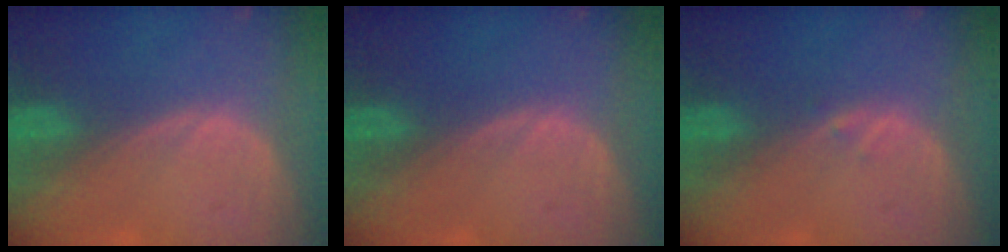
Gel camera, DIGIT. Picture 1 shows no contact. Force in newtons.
{"total": 0.0}
{"total": 0.6, "press": 0.6, "slide": 0.1}